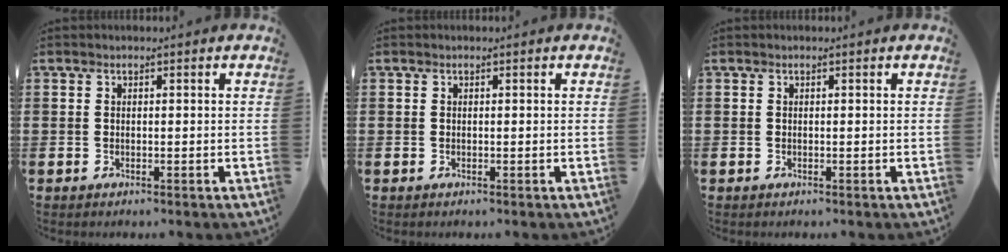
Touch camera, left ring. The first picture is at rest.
{"total": 0.0}
{"total": 0.0}